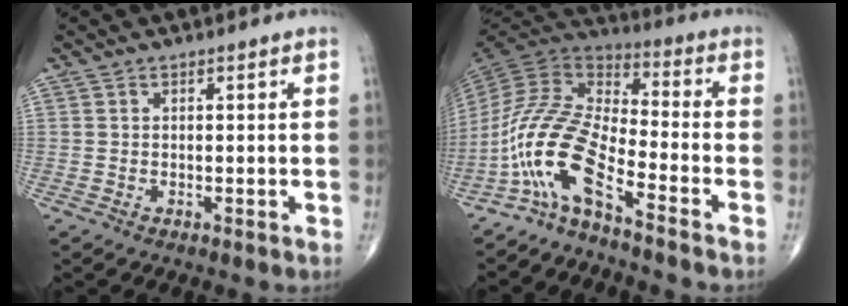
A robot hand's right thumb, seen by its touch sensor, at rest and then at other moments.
{"total": 12.7, "force": [-7.7, 3.1, 9.6], "torque": [-0.206, 0.073, -0.163]}